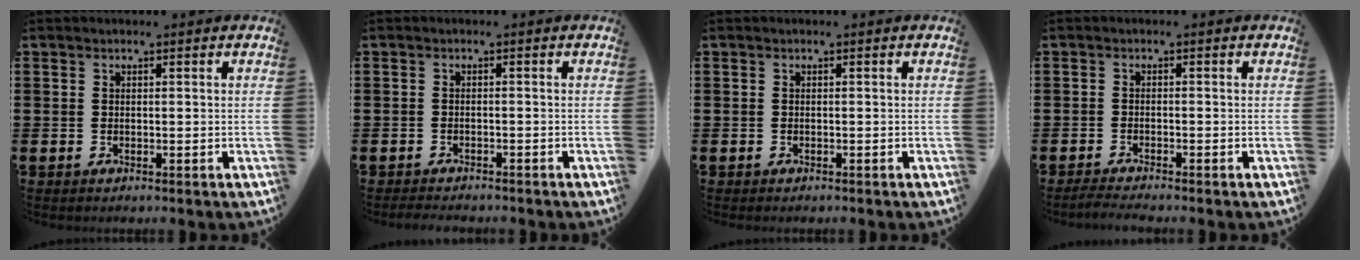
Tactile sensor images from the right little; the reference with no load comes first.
{"total": 1.0, "force": [-1.0, 0.1, 0.1], "torque": [-0.006, 0.000, -0.020]}
{"total": 0.0}
{"total": 1.2, "force": [-1.1, 0.0, 0.6], "torque": [-0.011, -0.001, -0.020]}